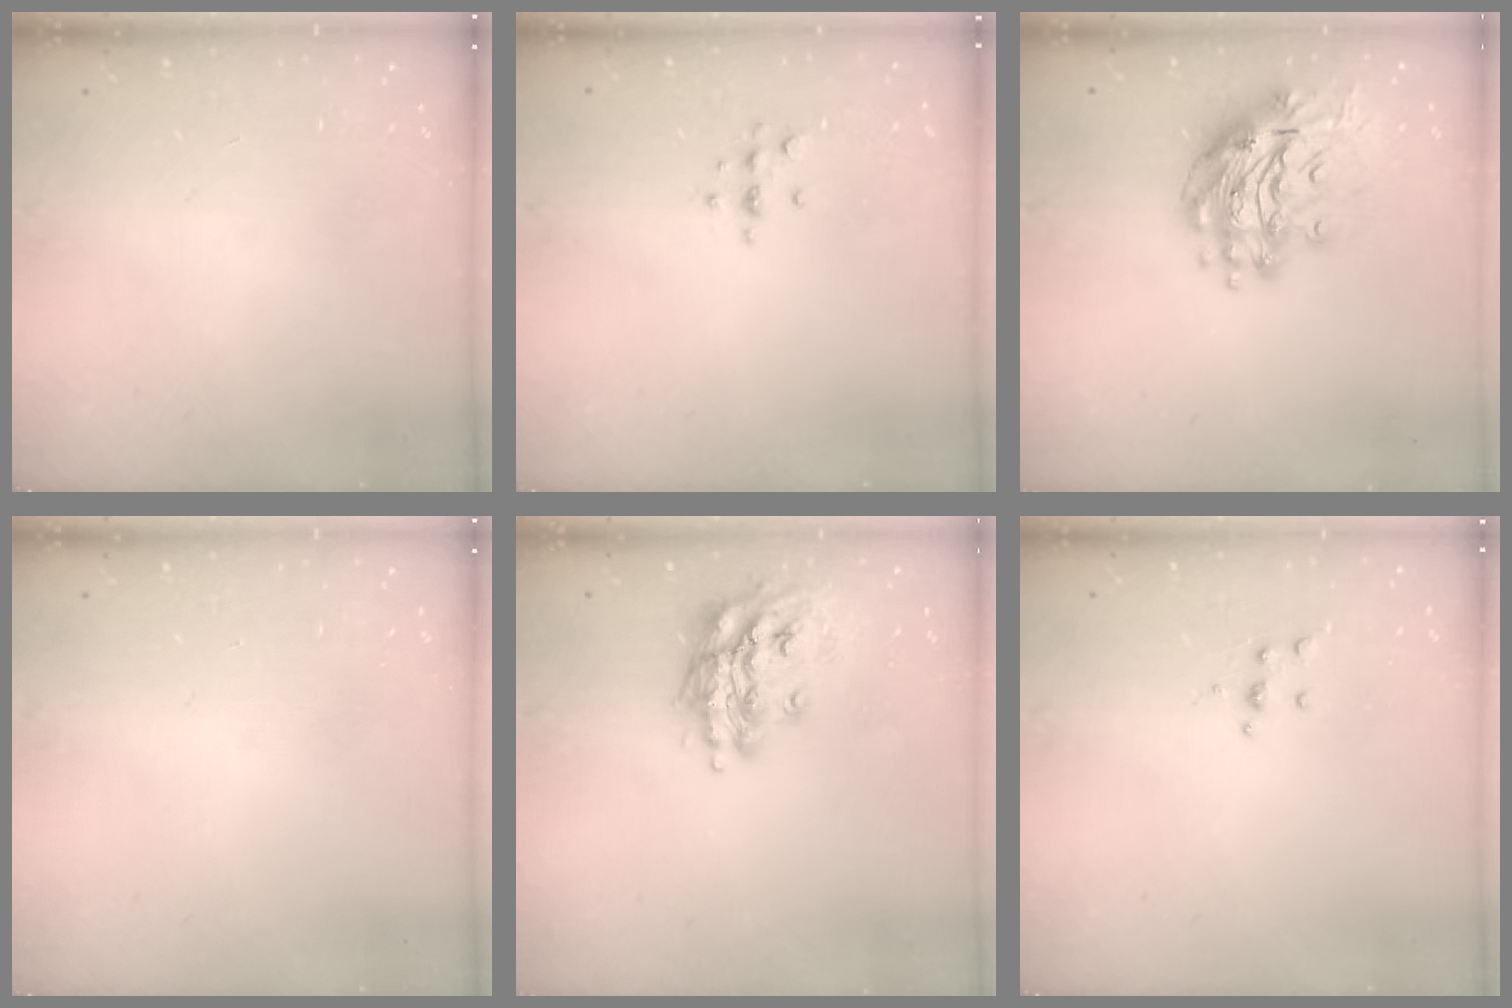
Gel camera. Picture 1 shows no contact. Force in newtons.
{"total": 3.7, "press": 3.7, "slide": 0.5}
{"total": 14.3, "press": 14.2, "slide": 1.9}
{"total": 0.0}
{"total": 14.9, "press": 14.9, "slide": 1.6}
{"total": 4.0, "press": 3.9, "slide": 0.9}